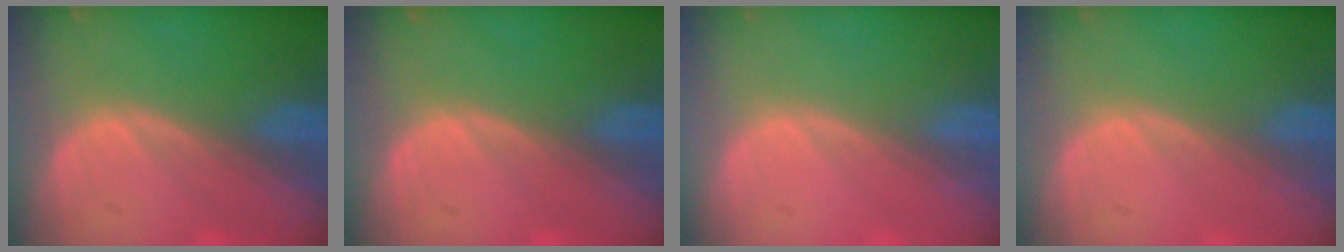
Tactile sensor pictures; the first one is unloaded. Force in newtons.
{"total": 0.0}
{"total": 0.0}
{"total": 0.0}